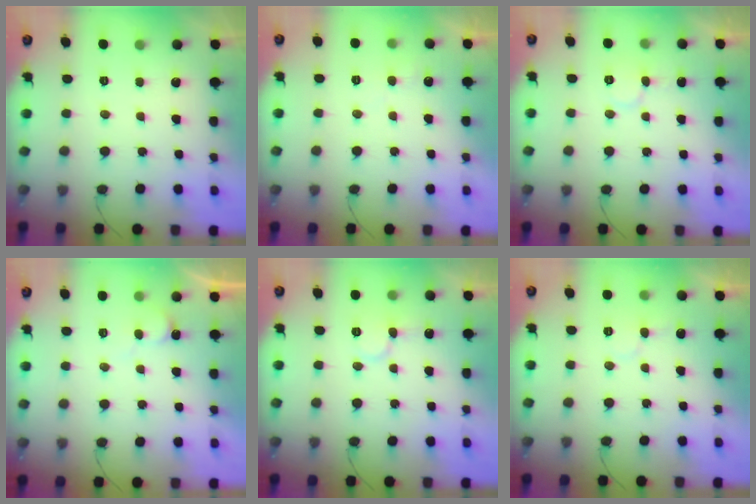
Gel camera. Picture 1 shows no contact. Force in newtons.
{"total": 5.7, "press": 5.7, "slide": 0.6}
{"total": 6.3, "press": 6.2, "slide": 0.6}
{"total": 6.9, "press": 6.9, "slide": 0.5}
{"total": 8.5, "press": 8.3, "slide": 1.9}
{"total": 6.2, "press": 6.2, "slide": 0.4}